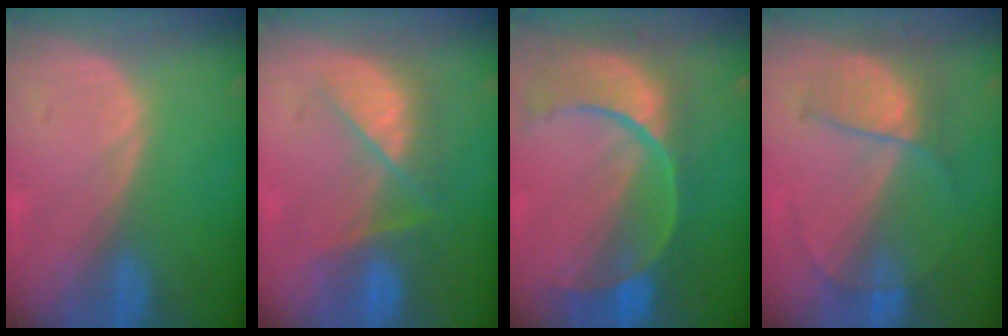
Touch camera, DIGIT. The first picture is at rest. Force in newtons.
{"total": 7.5, "press": 7.2, "slide": 2.0}
{"total": 12.1, "press": 9.8, "slide": 7.2}
{"total": 6.3, "press": 5.6, "slide": 2.8}